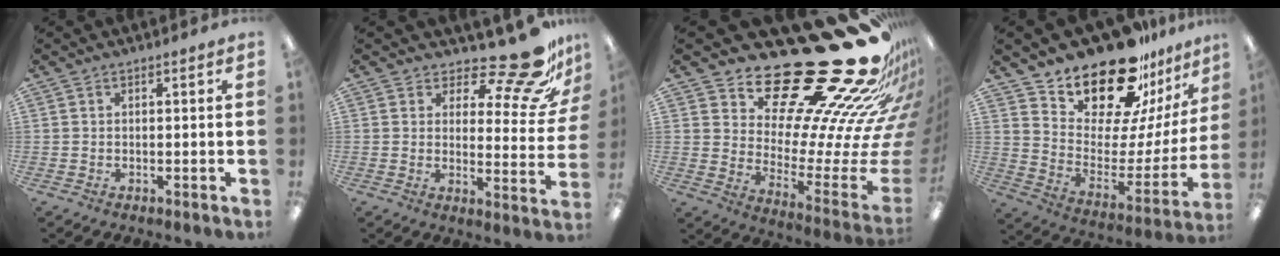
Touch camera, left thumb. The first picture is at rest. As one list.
[{"total": 16.1, "force": [12.6, 4.1, 9.1], "torque": [-0.132, -0.094, 0.210]}, {"total": 32.8, "force": [25.5, 9.9, 18.0], "torque": [-0.194, -0.232, 0.458]}, {"total": 21.6, "force": [18.6, 7.6, 7.9], "torque": [-0.142, -0.146, 0.322]}]